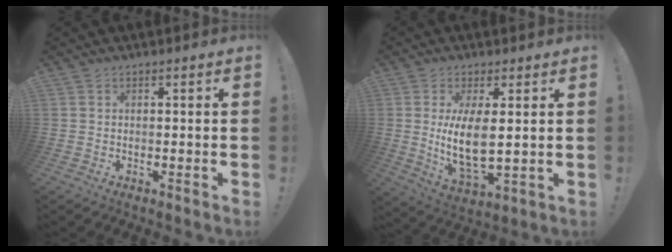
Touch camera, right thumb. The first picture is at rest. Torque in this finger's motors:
{"motor_torque": [0.33, 0.42, 1.21, 0.00, 0.53]}